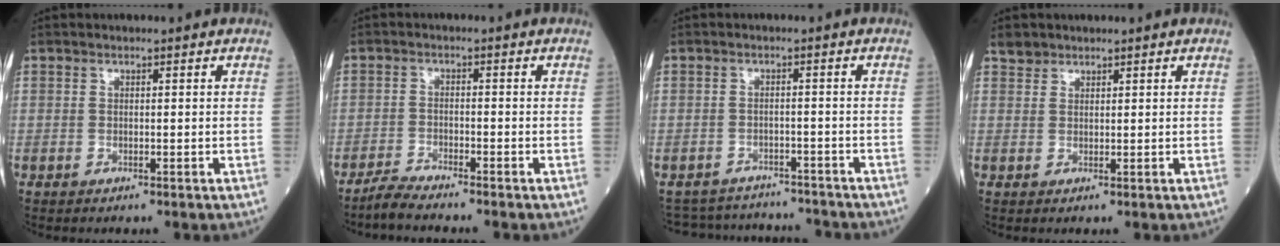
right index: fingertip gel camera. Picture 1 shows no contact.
{"total": 3.4, "force": [-3.2, -0.5, 0.9], "torque": [-0.025, -0.014, -0.065]}
{"total": 10.4, "force": [-9.9, 3.0, 0.9], "torque": [-0.017, 0.020, -0.129]}
{"total": 1.6, "force": [1.3, 0.9, -0.1], "torque": [0.006, 0.006, 0.021]}